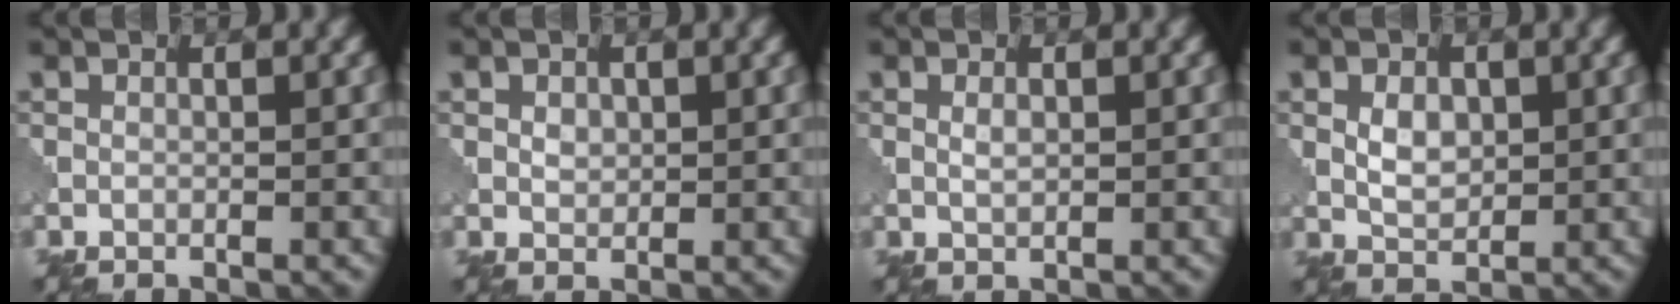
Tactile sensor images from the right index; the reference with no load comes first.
{"total": 1.2, "force": [0.4, 0.9, 0.7], "torque": [-0.012, -0.001, 0.008]}
{"total": 1.0, "force": [0.2, 0.4, 0.9], "torque": [-0.021, 0.000, 0.005]}
{"total": 2.7, "force": [0.4, 1.7, 2.0], "torque": [-0.039, 0.001, 0.008]}